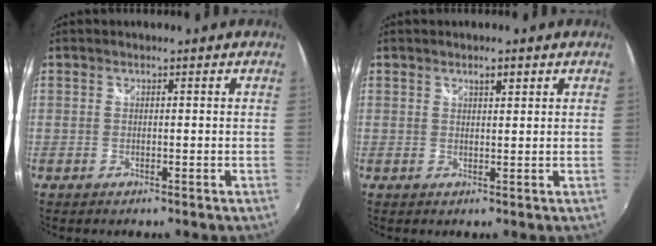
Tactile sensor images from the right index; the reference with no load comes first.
{"total": 1.7, "force": [1.1, 0.6, 1.1], "torque": [-0.017, 0.004, 0.018]}